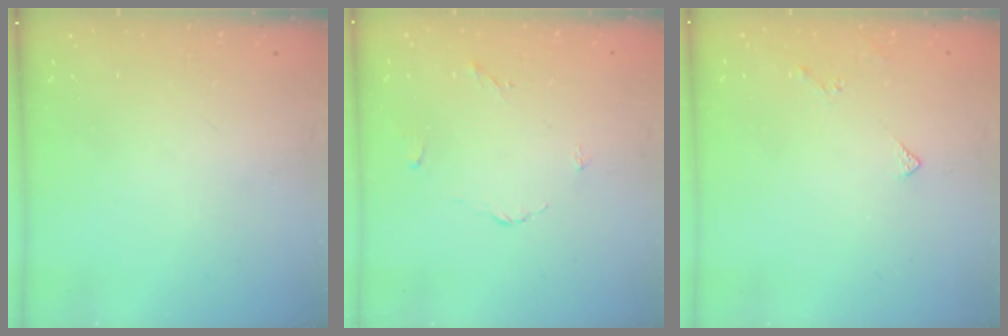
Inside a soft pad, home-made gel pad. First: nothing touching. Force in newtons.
{"total": 3.3, "press": 3.3, "slide": 0.6}
{"total": 2.8, "press": 2.8, "slide": 0.5}